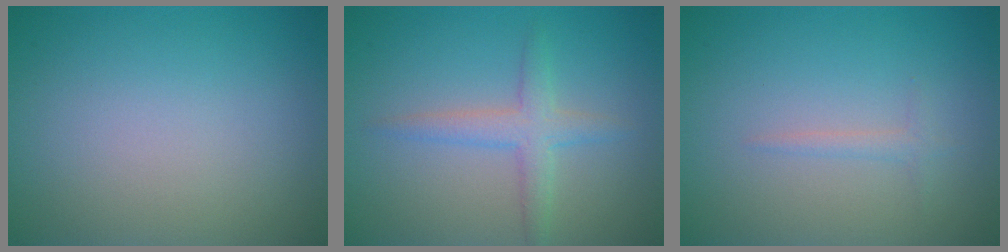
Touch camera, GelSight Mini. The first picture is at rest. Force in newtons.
{"total": 2.7, "press": 2.7, "slide": 0.1}
{"total": 0.8, "press": 0.8, "slide": 0.1}